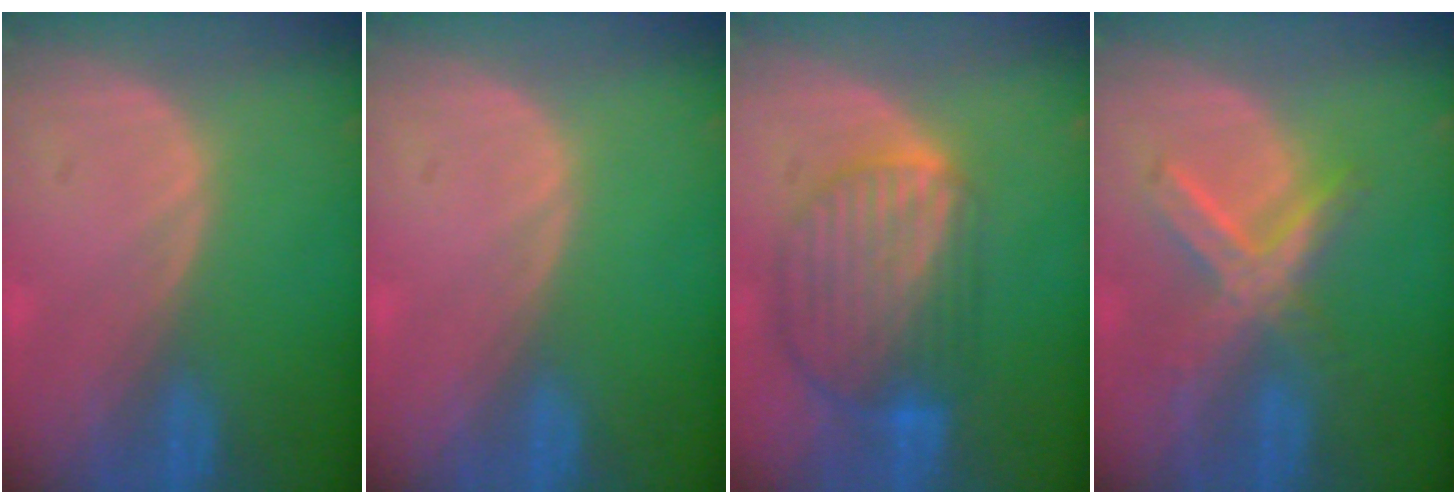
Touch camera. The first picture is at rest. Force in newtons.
{"total": 0.0}
{"total": 9.6, "press": 8.1, "slide": 5.1}
{"total": 7.2, "press": 6.4, "slide": 3.4}